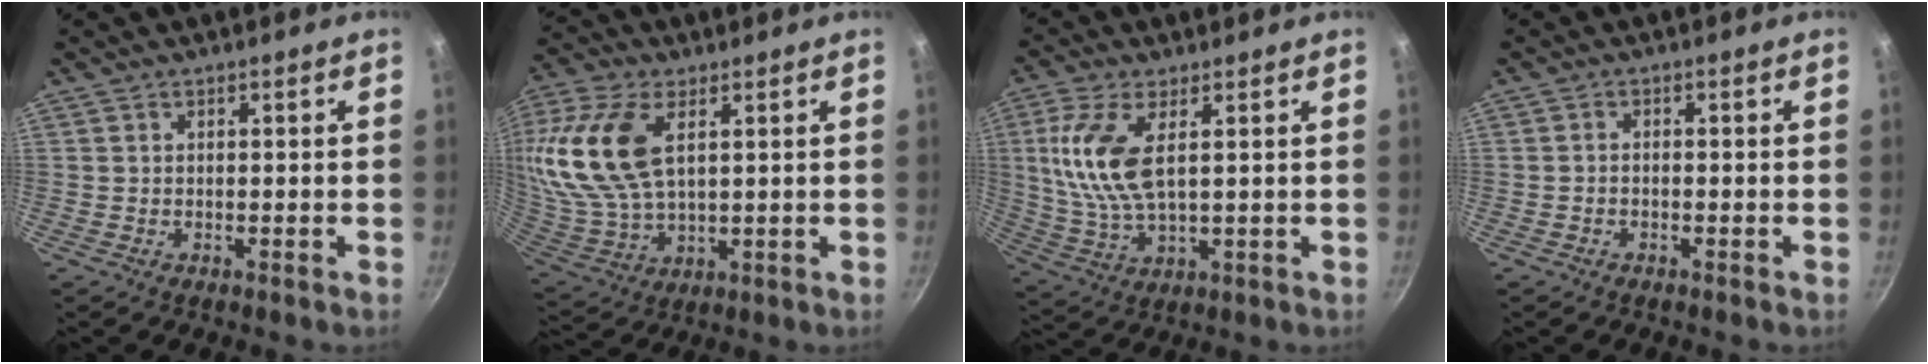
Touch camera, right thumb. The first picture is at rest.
{"total": 19.6, "force": [6.0, 11.1, 15.0], "torque": [-0.315, -0.009, 0.122]}
{"total": 11.8, "force": [2.8, 5.1, 10.3], "torque": [-0.219, -0.003, 0.063]}
{"total": 1.0, "force": [-0.6, 0.5, 0.6], "torque": [-0.014, 0.010, -0.014]}